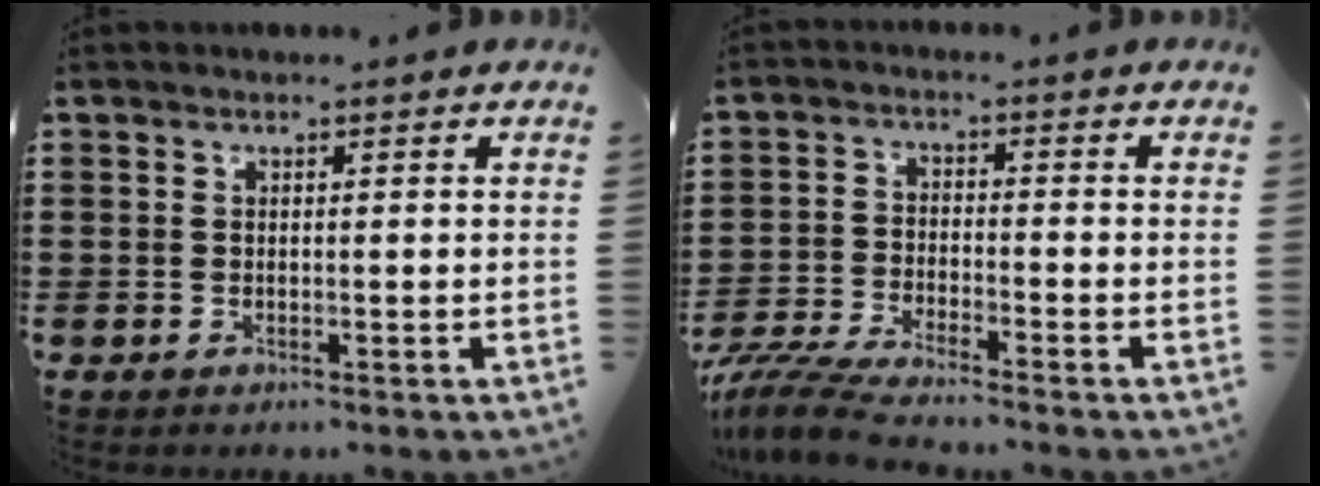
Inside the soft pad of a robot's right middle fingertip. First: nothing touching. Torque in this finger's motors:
{"motor_torque": [1.36, -0.77, 0.37, 0.14]}